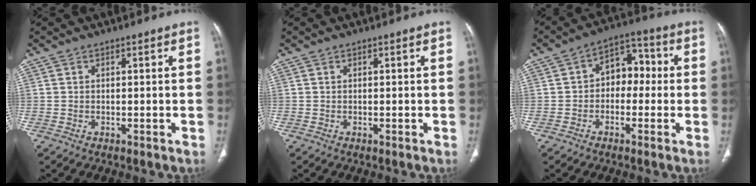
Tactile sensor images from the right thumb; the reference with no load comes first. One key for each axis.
{"total": 0.0}
{"total": 8.3, "fx": -0.2, "fy": 5.9, "fz": 5.8, "tx": -0.049, "ty": 0.036, "tz": -0.018}